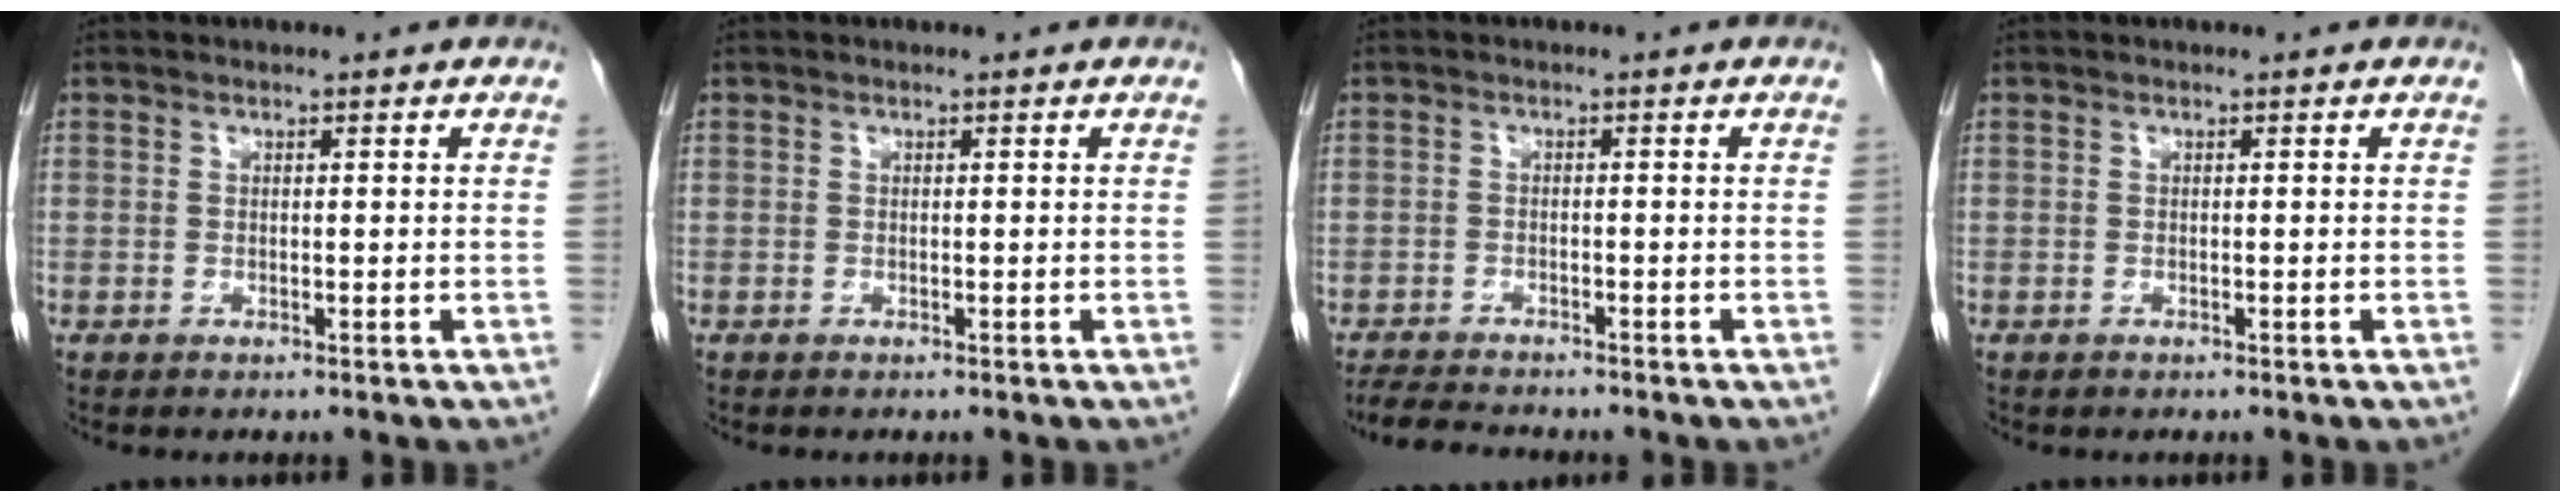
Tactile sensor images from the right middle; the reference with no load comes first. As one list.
[{"total": 0.0}, {"total": 4.8, "force": [-4.5, 0.3, 1.5], "torque": [-0.028, -0.019, -0.075]}, {"total": 0.0}]